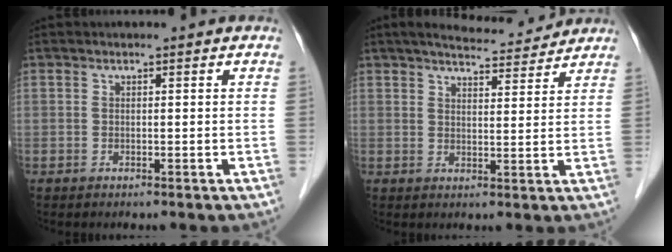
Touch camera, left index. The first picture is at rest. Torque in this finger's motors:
{"motor_torque": [0.77, -0.75, 0.13, 0.00]}